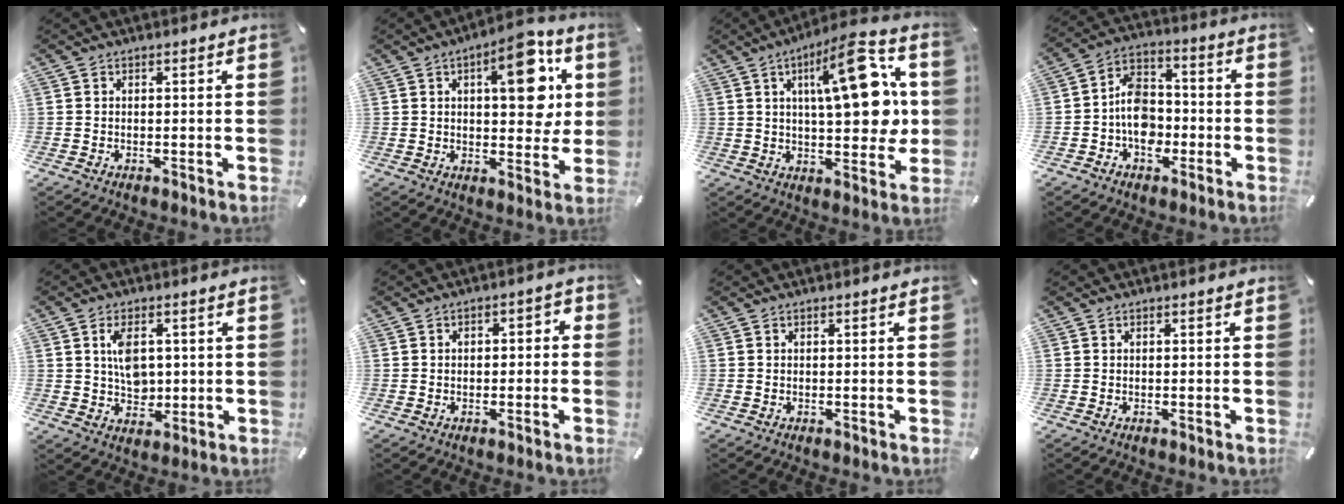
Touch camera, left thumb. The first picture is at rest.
{"total": 15.7, "force": [5.3, 7.5, 12.7], "torque": [-0.153, -0.018, 0.080]}
{"total": 20.7, "force": [6.1, 7.8, 18.2], "torque": [-0.268, -0.022, 0.087]}
{"total": 9.9, "force": [-2.7, 7.9, 5.3], "torque": [-0.096, 0.025, -0.047]}
{"total": 7.0, "force": [1.2, 5.2, 4.6], "torque": [-0.071, -0.002, 0.015]}
{"total": 2.7, "force": [-1.3, 1.7, 1.7], "torque": [-0.032, 0.014, -0.026]}
{"total": 0.0}
{"total": 0.0}